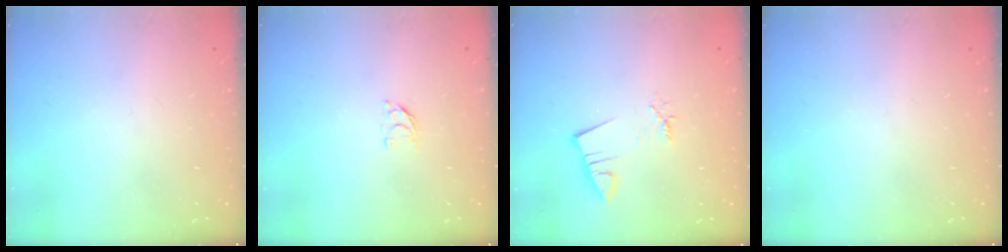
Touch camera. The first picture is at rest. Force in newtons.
{"total": 2.9, "press": 2.9, "slide": 0.2}
{"total": 2.3, "press": 2.2, "slide": 0.3}
{"total": 0.0}